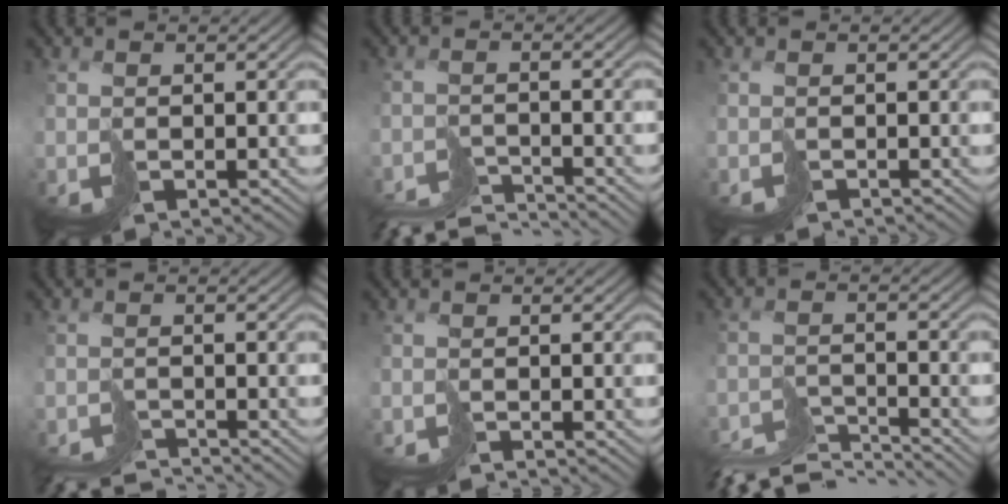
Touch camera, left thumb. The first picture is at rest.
{"total": 6.6, "force": [-6.3, 0.5, 1.6], "torque": [-0.026, 0.000, -0.116]}
{"total": 0.7, "force": [-0.6, 0.0, -0.2], "torque": [0.005, -0.001, -0.017]}
{"total": 4.6, "force": [-4.5, 0.1, 0.9], "torque": [-0.013, 0.000, -0.086]}
{"total": 1.1, "force": [-1.0, -0.2, -0.2], "torque": [0.005, 0.000, -0.027]}
{"total": 7.9, "force": [-7.4, 1.3, 2.5], "torque": [-0.052, -0.005, -0.134]}